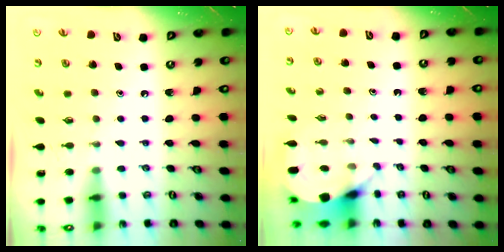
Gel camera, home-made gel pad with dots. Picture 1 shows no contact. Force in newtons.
{"total": 3.7, "press": 3.7, "slide": 0.3}